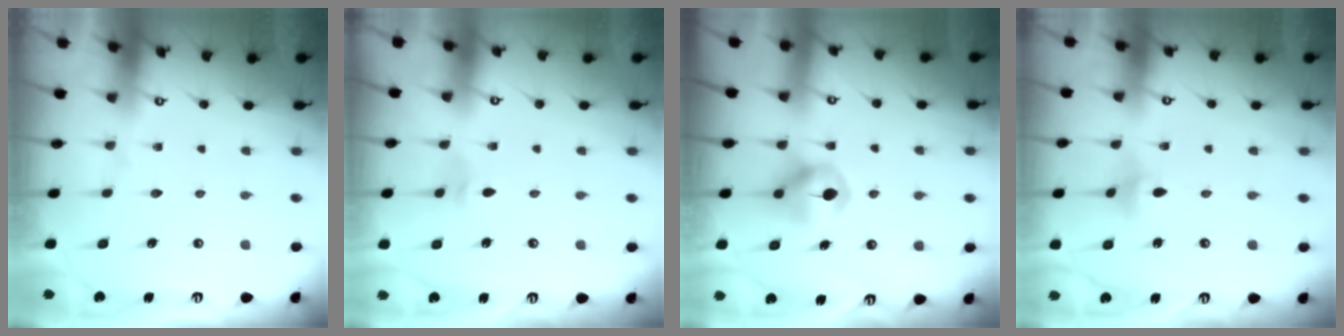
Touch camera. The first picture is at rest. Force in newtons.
{"total": 2.8, "press": 2.7, "slide": 0.6}
{"total": 7.4, "press": 7.4, "slide": 0.4}
{"total": 3.5, "press": 3.4, "slide": 0.8}